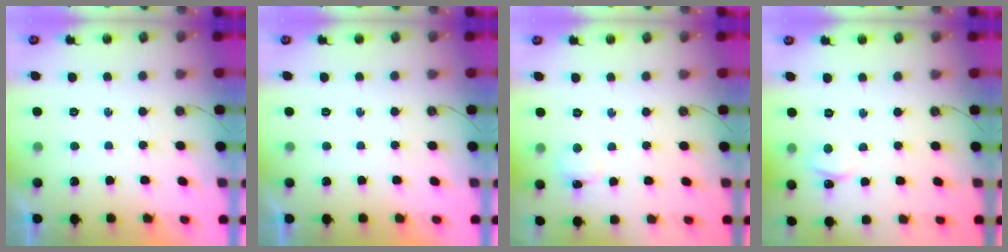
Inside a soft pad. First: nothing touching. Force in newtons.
{"total": 0.0}
{"total": 2.7, "press": 2.6, "slide": 0.7}
{"total": 2.8, "press": 2.7, "slide": 0.4}